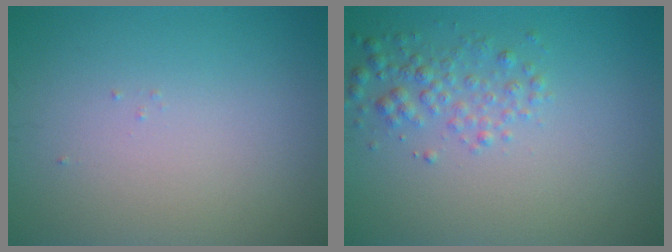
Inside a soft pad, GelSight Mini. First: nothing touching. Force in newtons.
{"total": 2.3, "press": 2.3, "slide": 0.0}